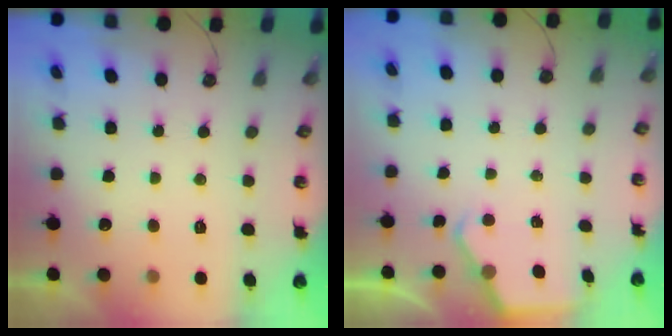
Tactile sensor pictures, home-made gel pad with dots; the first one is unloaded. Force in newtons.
{"total": 3.0, "press": 2.9, "slide": 0.5}